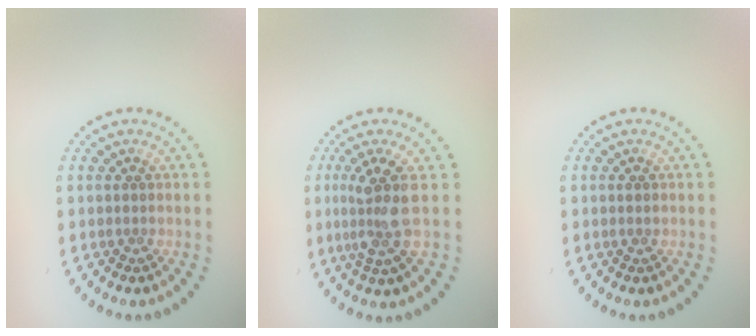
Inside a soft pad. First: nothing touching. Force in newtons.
{"total": 3.8, "press": 3.1, "slide": 2.1}
{"total": 0.8, "press": 0.8, "slide": 0.2}